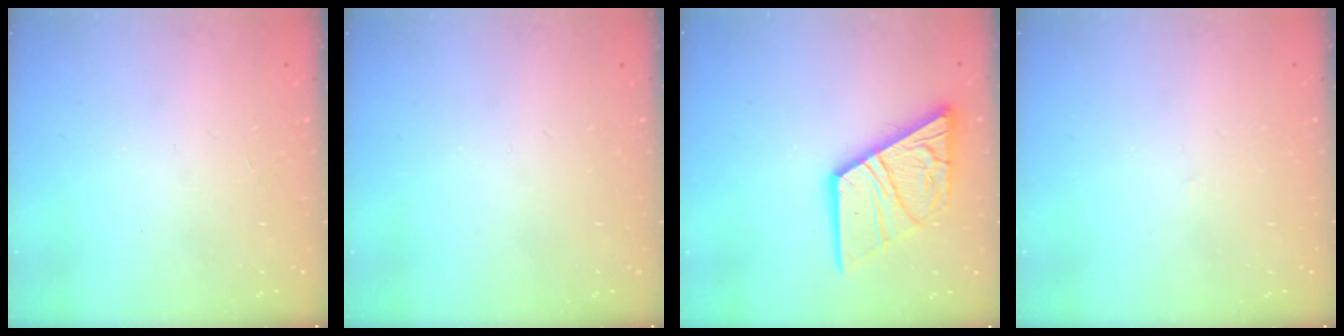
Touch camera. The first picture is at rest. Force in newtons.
{"total": 0.0}
{"total": 17.9, "press": 17.8, "slide": 1.8}
{"total": 2.7, "press": 2.6, "slide": 0.3}